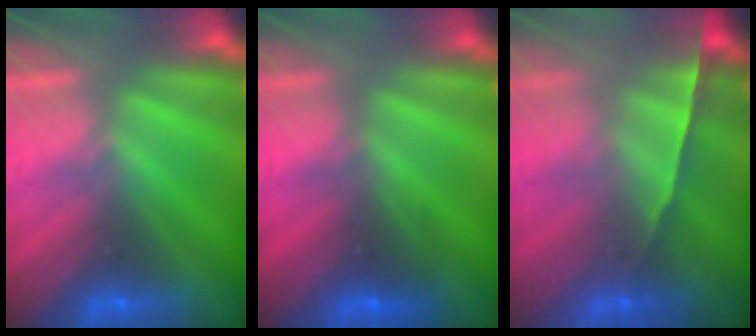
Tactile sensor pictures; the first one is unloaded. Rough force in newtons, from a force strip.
{"total": 2.4}
{"total": 1.5}